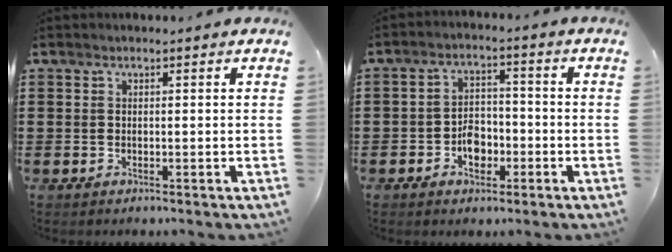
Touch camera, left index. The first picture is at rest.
{"total": 4.5, "force": [-1.8, 3.0, 2.8], "torque": [-0.045, 0.005, -0.036]}